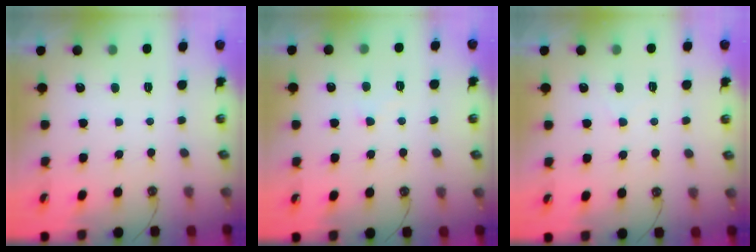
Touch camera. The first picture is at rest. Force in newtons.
{"total": 5.4, "press": 5.4, "slide": 0.4}
{"total": 0.7, "press": 0.6, "slide": 0.3}